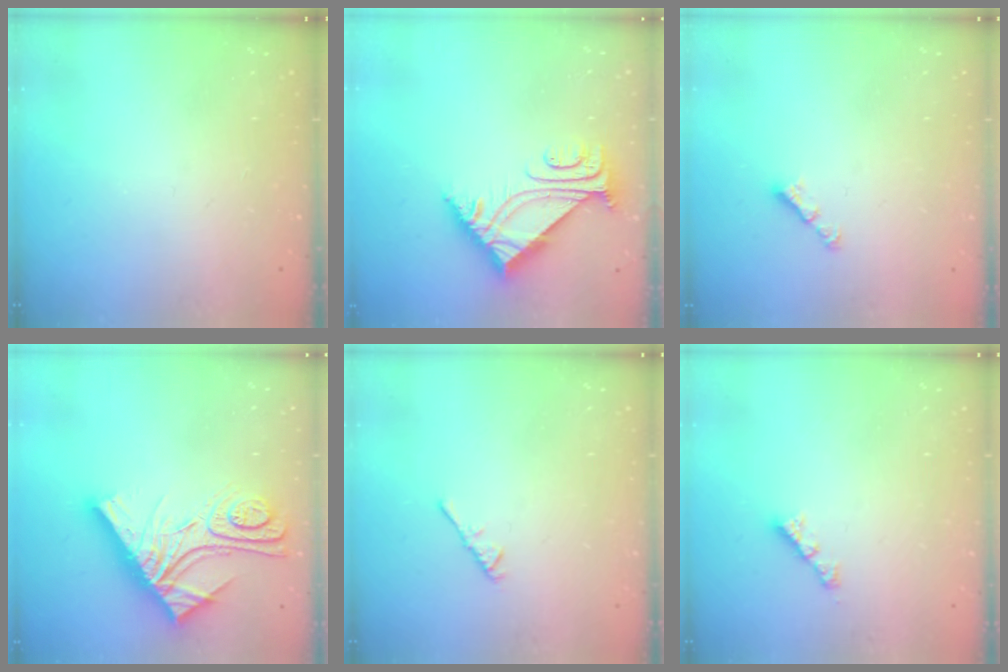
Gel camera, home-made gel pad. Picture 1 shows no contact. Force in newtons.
{"total": 6.3, "press": 6.2, "slide": 0.9}
{"total": 3.1, "press": 3.1, "slide": 0.1}
{"total": 17.1, "press": 17.0, "slide": 1.5}
{"total": 2.4, "press": 2.3, "slide": 0.6}
{"total": 2.4, "press": 2.4, "slide": 0.3}